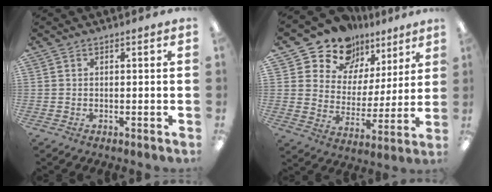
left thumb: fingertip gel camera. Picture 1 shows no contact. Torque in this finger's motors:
{"motor_torque": [0.57, 0.51, 1.20, -1.57, 0.05]}